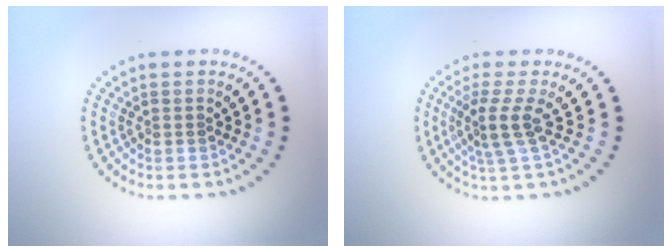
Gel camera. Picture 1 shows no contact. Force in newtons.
{"total": 2.8, "press": 1.9, "slide": 2.0}